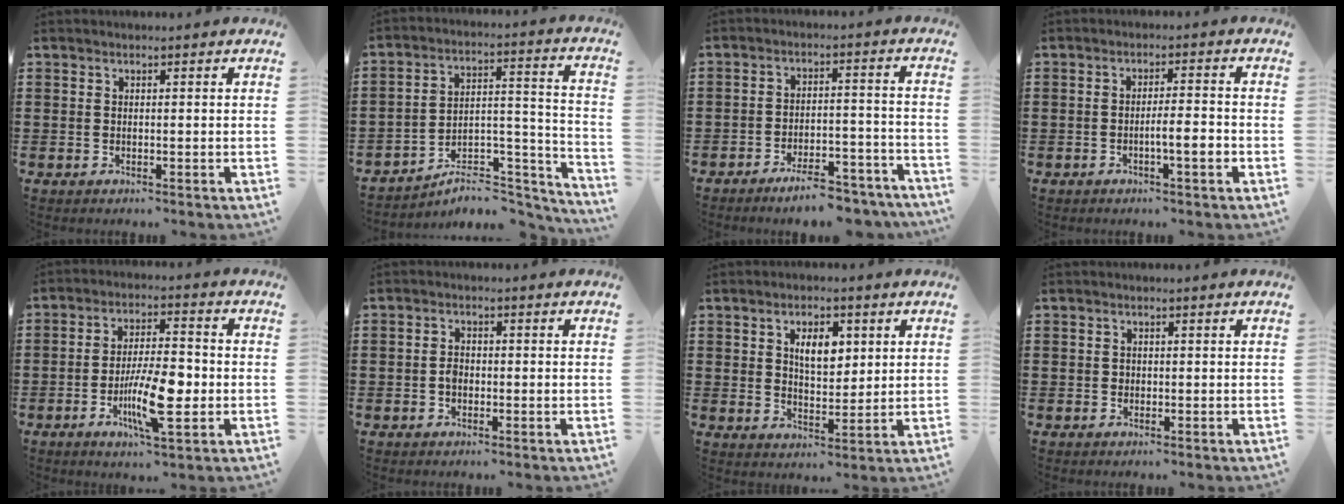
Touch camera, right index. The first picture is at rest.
{"total": 5.4, "force": [-4.6, 1.9, 2.2], "torque": [-0.035, -0.001, -0.089]}
{"total": 6.7, "force": [-5.9, 0.9, 3.0], "torque": [-0.041, 0.012, -0.107]}
{"total": 4.0, "force": [-1.4, 0.5, 3.7], "torque": [-0.064, 0.002, -0.026]}
{"total": 10.2, "force": [-2.8, 3.0, 9.4], "torque": [-0.172, -0.002, -0.047]}
{"total": 1.9, "force": [-0.4, 1.1, 1.5], "torque": [-0.029, 0.003, -0.008]}
{"total": 5.4, "force": [2.0, 2.9, 4.2], "torque": [-0.075, 0.007, 0.029]}
{"total": 0.5, "force": [0.0, 0.5, 0.2], "torque": [-0.005, 0.003, 0.000]}